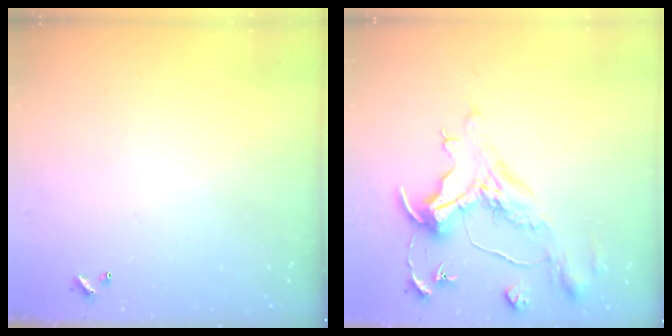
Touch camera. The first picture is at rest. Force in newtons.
{"total": 1.5, "press": 0.8, "slide": 1.2}